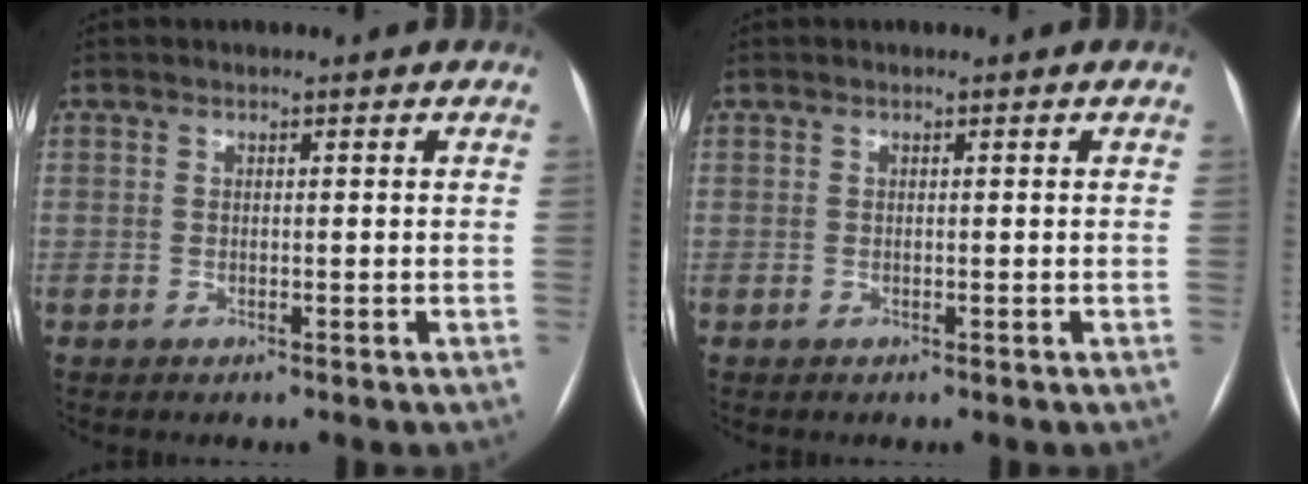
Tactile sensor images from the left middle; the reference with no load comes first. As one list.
[{"total": 0.0}]